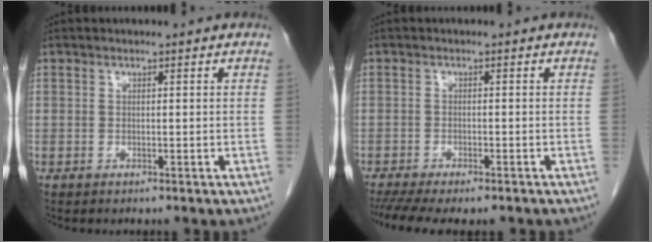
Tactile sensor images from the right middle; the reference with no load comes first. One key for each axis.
{"total": 9.6, "fx": -7.8, "fy": 2.4, "fz": 5.0, "tx": -0.080, "ty": -0.004, "tz": -0.116}